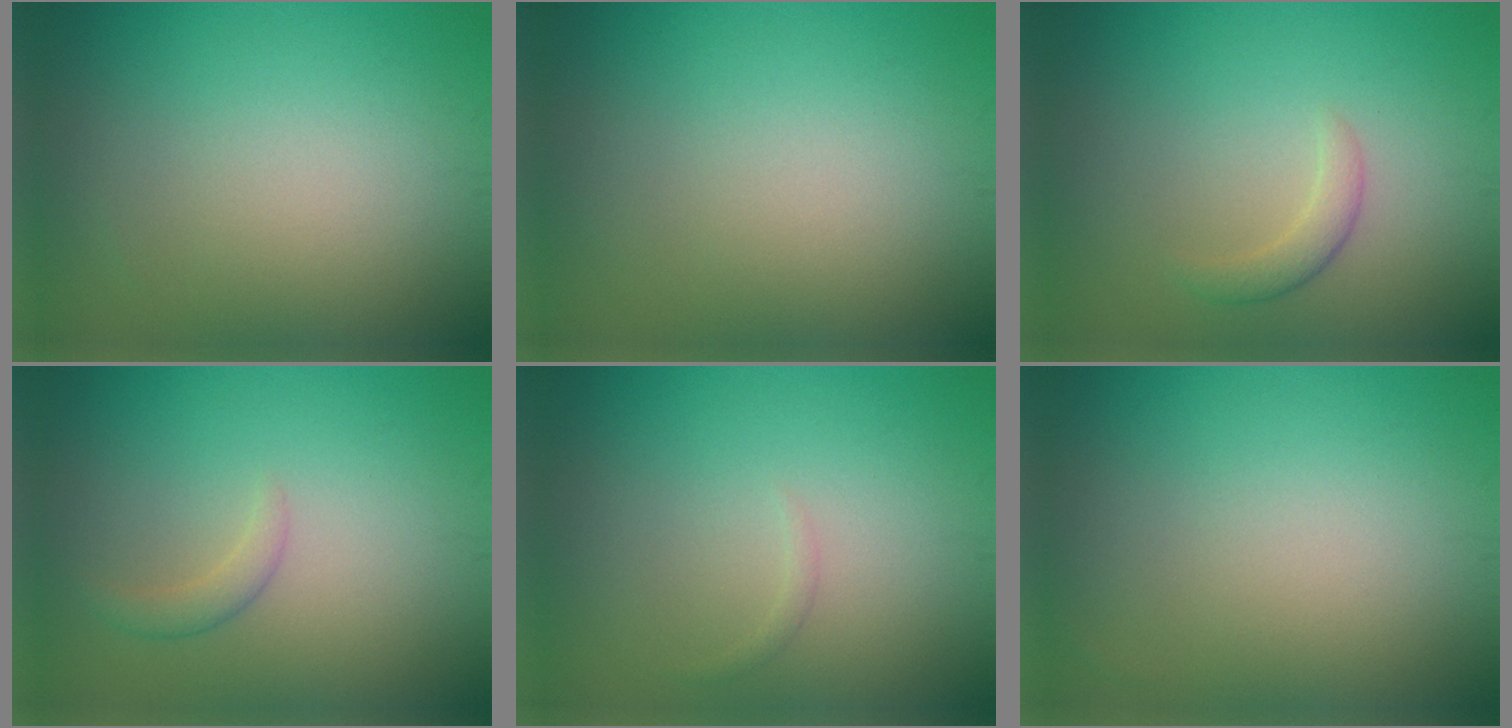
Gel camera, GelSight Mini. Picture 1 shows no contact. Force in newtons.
{"total": 0.0}
{"total": 1.6, "press": 1.6, "slide": 0.1}
{"total": 1.4, "press": 1.3, "slide": 0.1}
{"total": 0.5, "press": 0.5, "slide": 0.0}
{"total": 0.0}